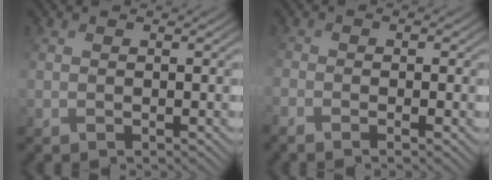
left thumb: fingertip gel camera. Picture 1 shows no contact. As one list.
[{"total": 2.8, "force": [-1.6, 0.8, 2.1], "torque": [-0.045, -0.010, -0.033]}]